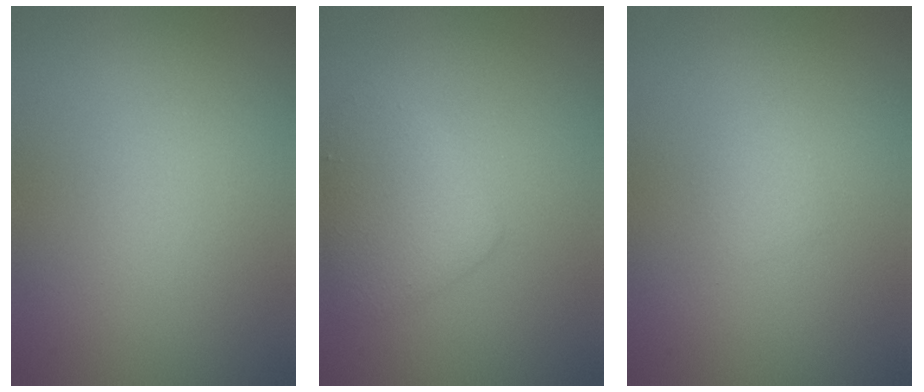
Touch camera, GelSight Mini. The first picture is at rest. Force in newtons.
{"total": 1.9, "press": 1.9, "slide": 0.1}
{"total": 0.8, "press": 0.8, "slide": 0.1}